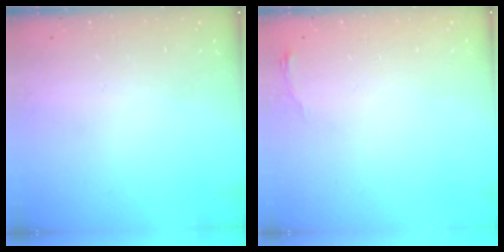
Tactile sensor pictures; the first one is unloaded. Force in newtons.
{"total": 3.6, "press": 3.5, "slide": 0.5}